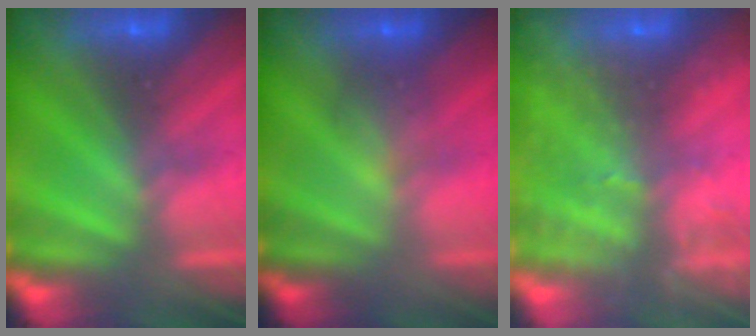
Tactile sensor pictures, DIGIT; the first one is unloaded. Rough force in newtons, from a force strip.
{"total": 1.8}
{"total": 13.7}